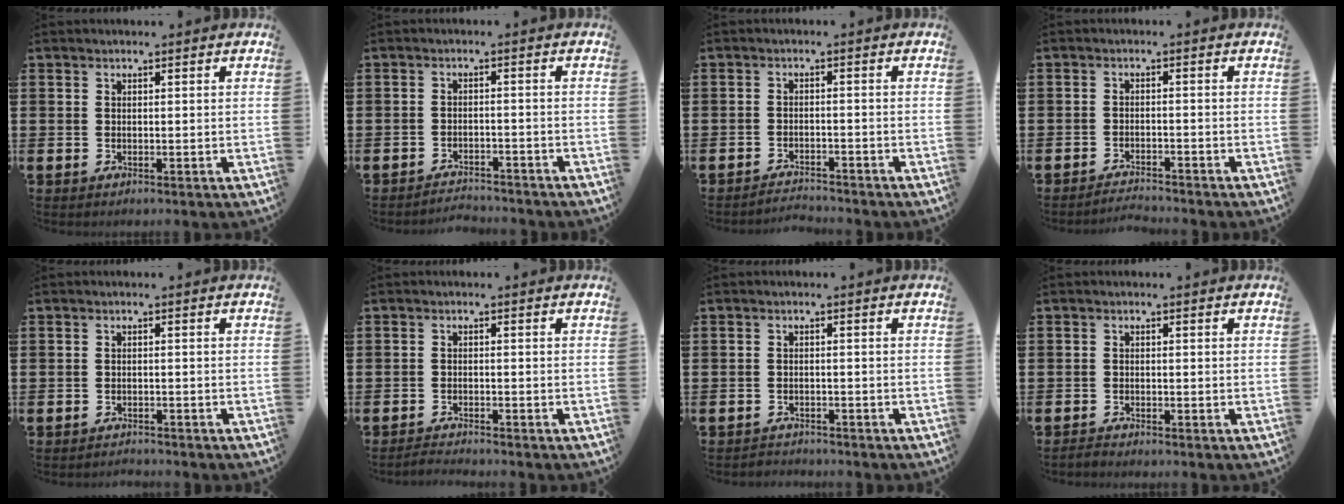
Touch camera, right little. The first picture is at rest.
{"total": 2.2, "force": [-2.2, 0.0, -0.3], "torque": [-0.003, 0.004, -0.050]}
{"total": 2.0, "force": [-2.0, -0.1, -0.2], "torque": [-0.002, 0.005, -0.045]}
{"total": 1.9, "force": [-1.9, -0.2, 0.0], "torque": [-0.003, 0.005, -0.040]}
{"total": 1.0, "force": [-1.0, 0.0, -0.1], "torque": [-0.001, 0.003, -0.022]}
{"total": 1.3, "force": [-1.3, -0.1, 0.1], "torque": [-0.004, 0.002, -0.026]}
{"total": 1.2, "force": [-1.2, 0.1, -0.2], "torque": [-0.001, 0.004, -0.027]}
{"total": 0.8, "force": [-0.8, 0.1, 0.2], "torque": [-0.005, -0.001, -0.016]}